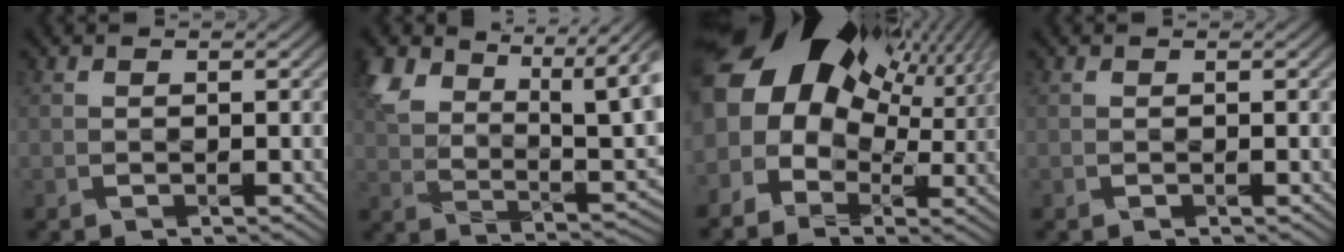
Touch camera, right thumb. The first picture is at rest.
{"total": 13.9, "force": [7.4, 6.7, 9.8], "torque": [-0.201, 0.008, 0.136]}
{"total": 17.7, "force": [5.6, 11.9, 11.8], "torque": [-0.244, 0.008, 0.106]}
{"total": 0.0}